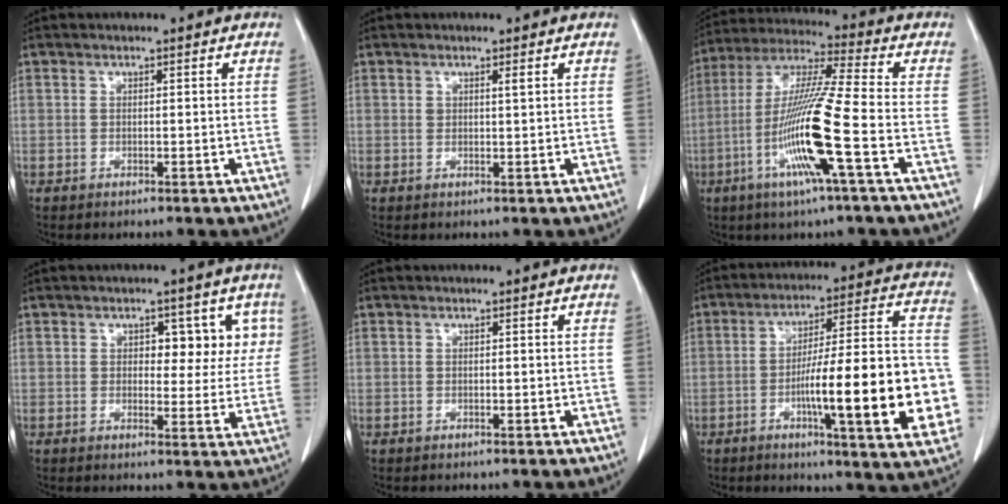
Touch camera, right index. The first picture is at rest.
{"total": 0.7, "force": [0.6, 0.1, 0.5], "torque": [-0.008, -0.001, 0.011]}
{"total": 14.9, "force": [-4.7, -0.9, 14.1], "torque": [-0.285, -0.013, -0.095]}
{"total": 5.9, "force": [2.2, 3.6, 4.1], "torque": [-0.029, 0.015, 0.024]}
{"total": 0.0}
{"total": 21.7, "force": [-5.2, 2.6, 20.9], "torque": [-0.247, 0.018, -0.068]}